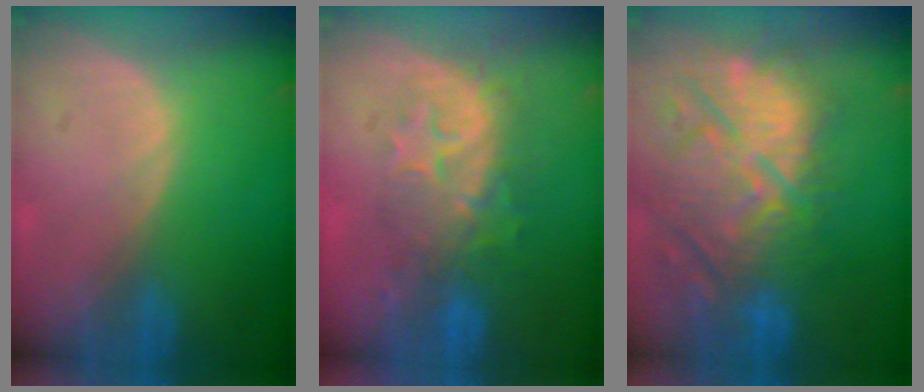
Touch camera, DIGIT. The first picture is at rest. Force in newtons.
{"total": 8.1, "press": 7.9, "slide": 1.7}
{"total": 13.8, "press": 12.6, "slide": 5.6}